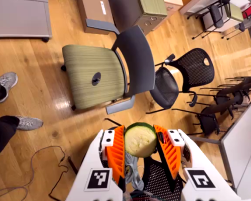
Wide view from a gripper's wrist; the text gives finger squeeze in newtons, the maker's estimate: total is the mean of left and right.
{"total": 9.4, "left": 9.7, "right": 9.1}